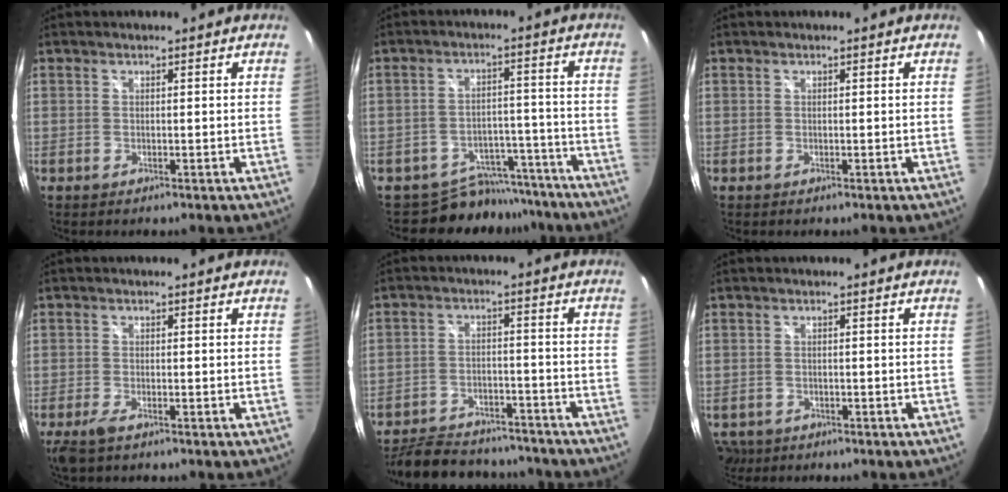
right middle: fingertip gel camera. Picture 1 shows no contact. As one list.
[{"total": 10.2, "force": [-9.1, 4.6, 0.3], "torque": [-0.009, 0.027, -0.123]}, {"total": 0.0}, {"total": 3.1, "force": [-2.1, 0.8, 2.1], "torque": [-0.052, -0.010, -0.040]}, {"total": 18.2, "force": [-15.7, 6.2, 6.7], "torque": [-0.153, 0.001, -0.218]}, {"total": 5.8, "force": [-3.3, 4.1, 2.4], "torque": [-0.063, -0.016, -0.051]}]